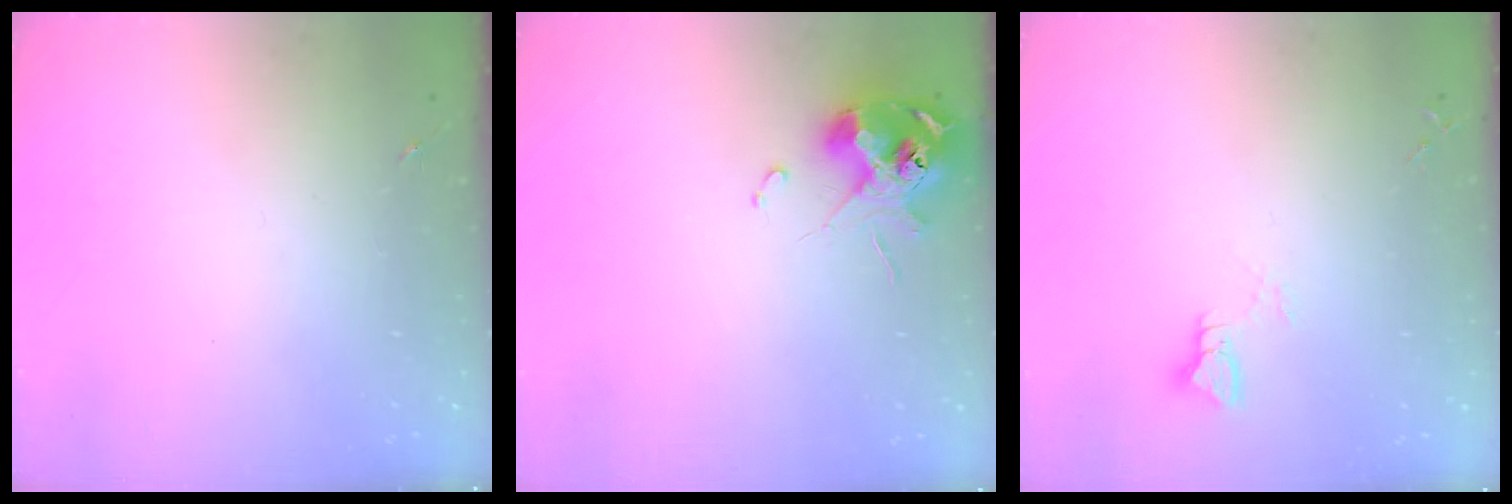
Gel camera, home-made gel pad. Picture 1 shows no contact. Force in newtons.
{"total": 11.3, "press": 11.2, "slide": 1.5}
{"total": 2.9, "press": 2.9, "slide": 0.2}